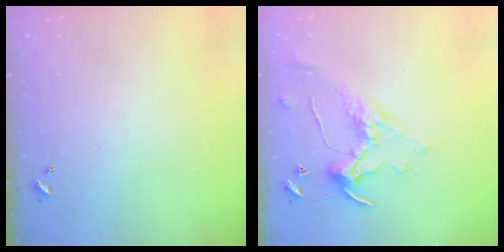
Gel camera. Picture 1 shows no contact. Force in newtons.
{"total": 1.1, "press": 0.6, "slide": 0.9}